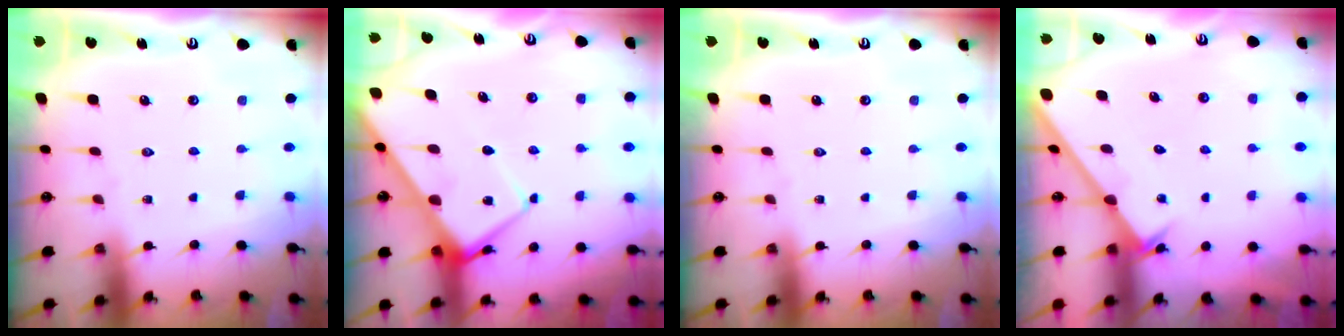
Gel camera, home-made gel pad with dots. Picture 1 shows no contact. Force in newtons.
{"total": 10.1, "press": 10.1, "slide": 1.0}
{"total": 0.0}
{"total": 3.5, "press": 3.4, "slide": 0.5}